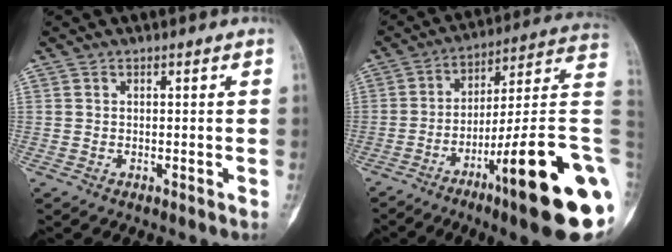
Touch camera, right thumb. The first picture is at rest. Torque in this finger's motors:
{"motor_torque": [3.60, 1.41, 1.65, -1.12, 0.60]}